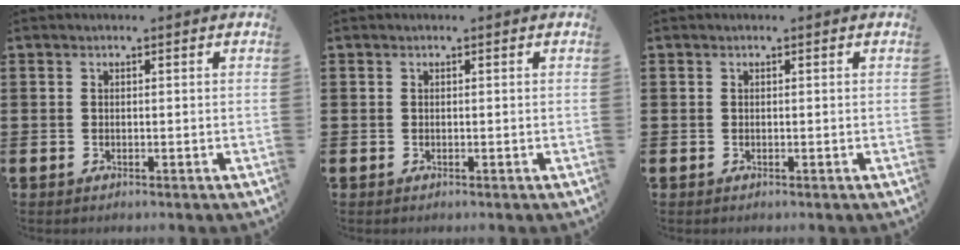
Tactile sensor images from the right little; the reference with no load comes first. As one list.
[{"total": 0.0}, {"total": 0.0}]